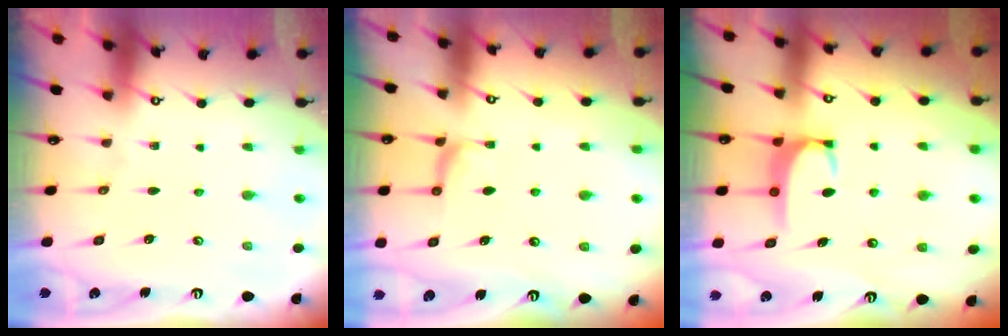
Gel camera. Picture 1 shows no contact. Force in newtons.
{"total": 2.9, "press": 2.7, "slide": 0.9}
{"total": 2.7, "press": 2.7, "slide": 0.4}